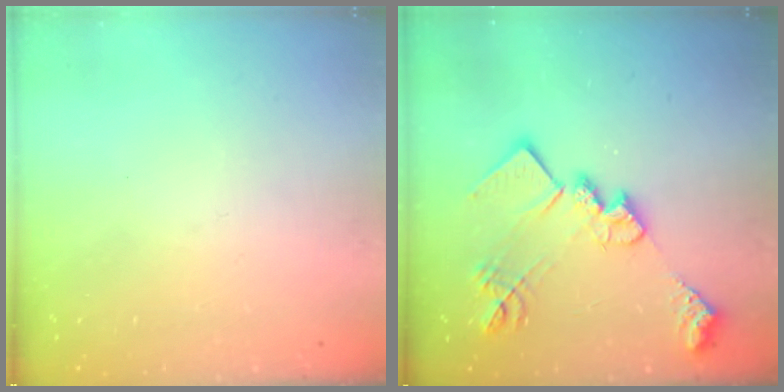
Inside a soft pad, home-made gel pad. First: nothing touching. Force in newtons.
{"total": 20.5, "press": 20.5, "slide": 1.2}